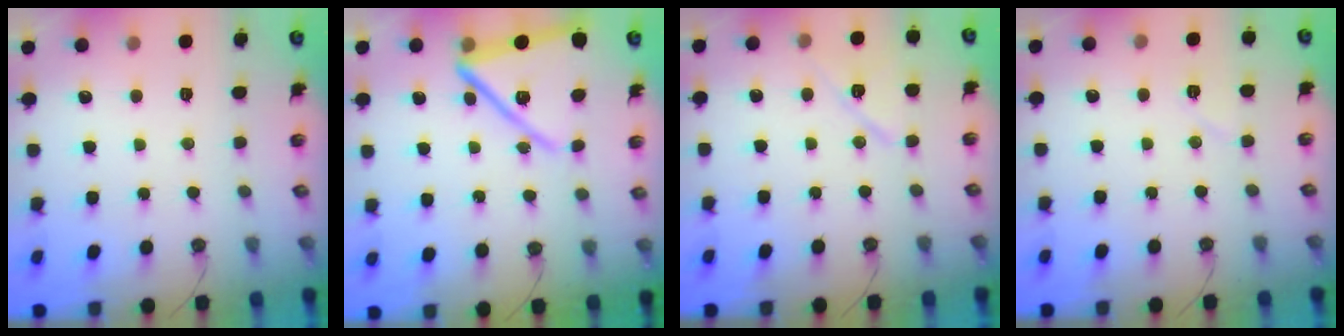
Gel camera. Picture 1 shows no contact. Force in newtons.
{"total": 17.0, "press": 16.9, "slide": 1.4}
{"total": 9.9, "press": 9.1, "slide": 3.8}
{"total": 5.8, "press": 5.5, "slide": 2.1}